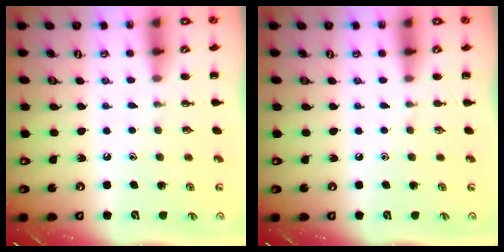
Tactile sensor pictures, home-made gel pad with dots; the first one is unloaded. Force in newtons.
{"total": 0.0}